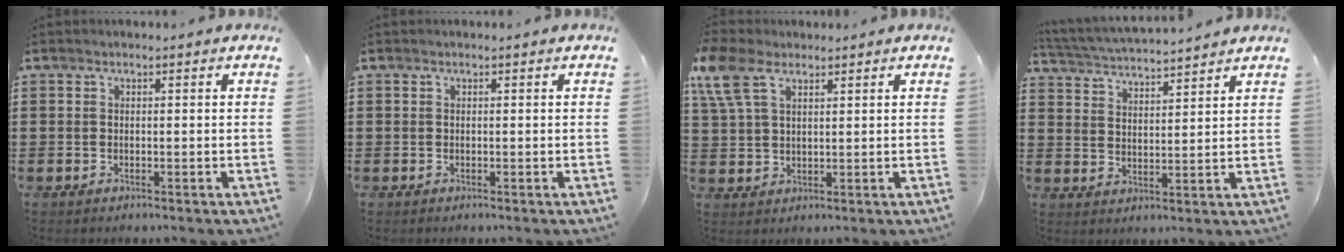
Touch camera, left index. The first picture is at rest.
{"total": 0.0}
{"total": 7.3, "force": [4.2, 4.2, 4.2], "torque": [-0.113, 0.010, 0.078]}
{"total": 4.0, "force": [4.0, -0.2, 0.7], "torque": [-0.032, -0.025, 0.067]}